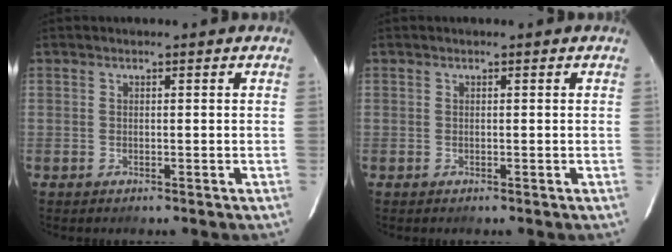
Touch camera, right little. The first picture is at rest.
{"total": 0.0}